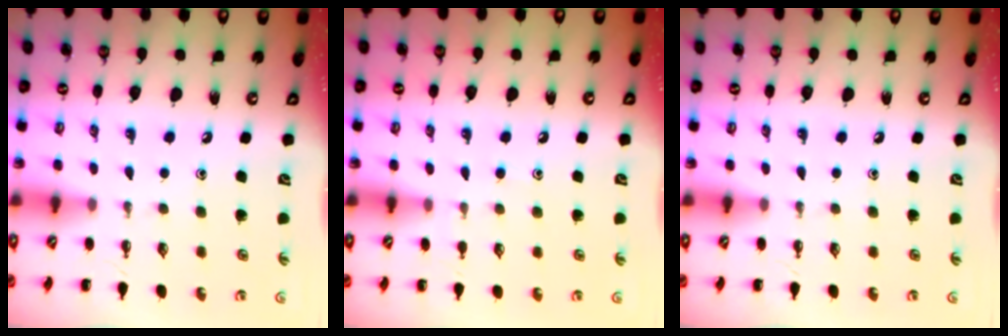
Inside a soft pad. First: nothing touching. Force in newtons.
{"total": 6.1, "press": 5.7, "slide": 2.2}
{"total": 0.0}